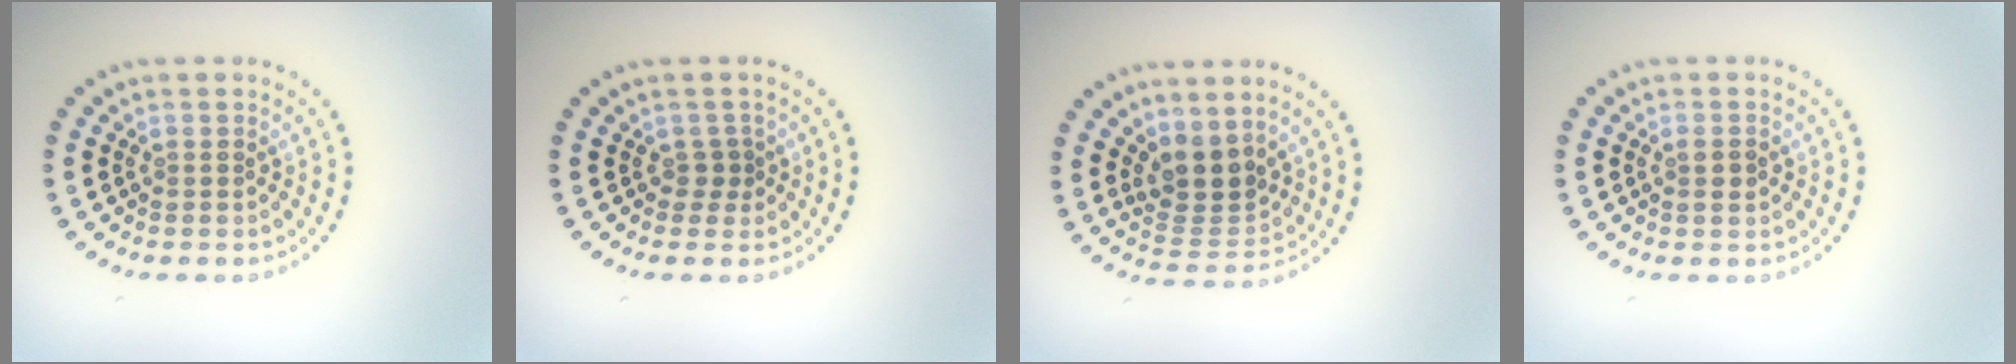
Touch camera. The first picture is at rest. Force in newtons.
{"total": 1.0, "press": 0.8, "slide": 0.7}
{"total": 3.6, "press": 2.9, "slide": 2.1}
{"total": 1.2, "press": 1.1, "slide": 0.4}